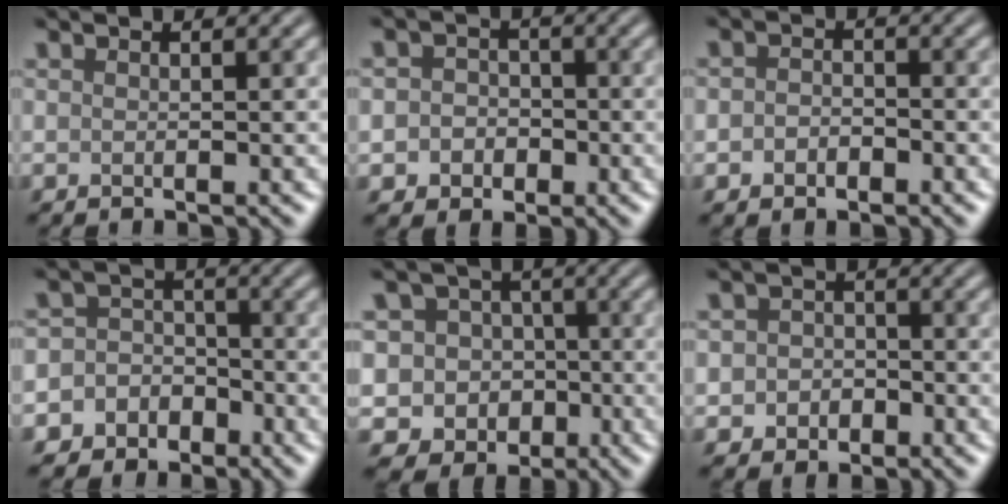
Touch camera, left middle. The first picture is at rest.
{"total": 3.1, "force": [-0.7, 2.8, 1.0], "torque": [0.009, -0.003, -0.026]}
{"total": 1.7, "force": [-0.7, 1.3, 1.0], "torque": [-0.019, 0.000, -0.017]}
{"total": 6.2, "force": [-3.2, 5.3, 0.4], "torque": [0.011, 0.003, -0.072]}
{"total": 6.3, "force": [-1.5, 5.9, 1.6], "torque": [-0.007, 0.017, -0.056]}
{"total": 2.5, "force": [-0.6, 2.2, 0.9], "torque": [-0.005, -0.003, -0.019]}